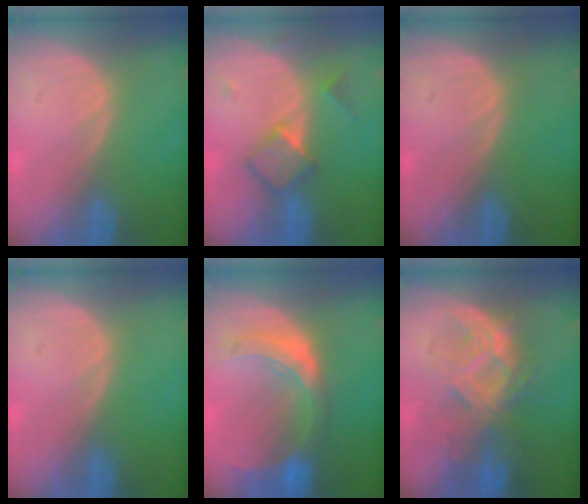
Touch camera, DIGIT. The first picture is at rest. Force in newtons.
{"total": 4.8, "press": 4.6, "slide": 1.4}
{"total": 0.0}
{"total": 0.0}
{"total": 8.3, "press": 7.4, "slide": 3.8}
{"total": 7.7, "press": 7.6, "slide": 0.7}